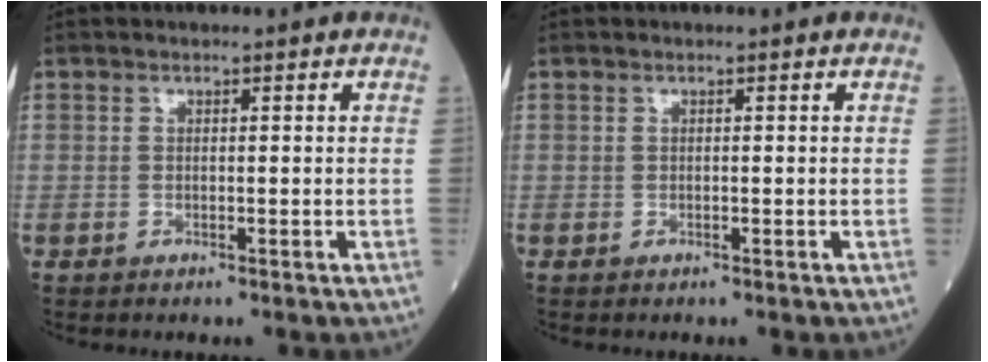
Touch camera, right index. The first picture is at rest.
{"total": 0.0}